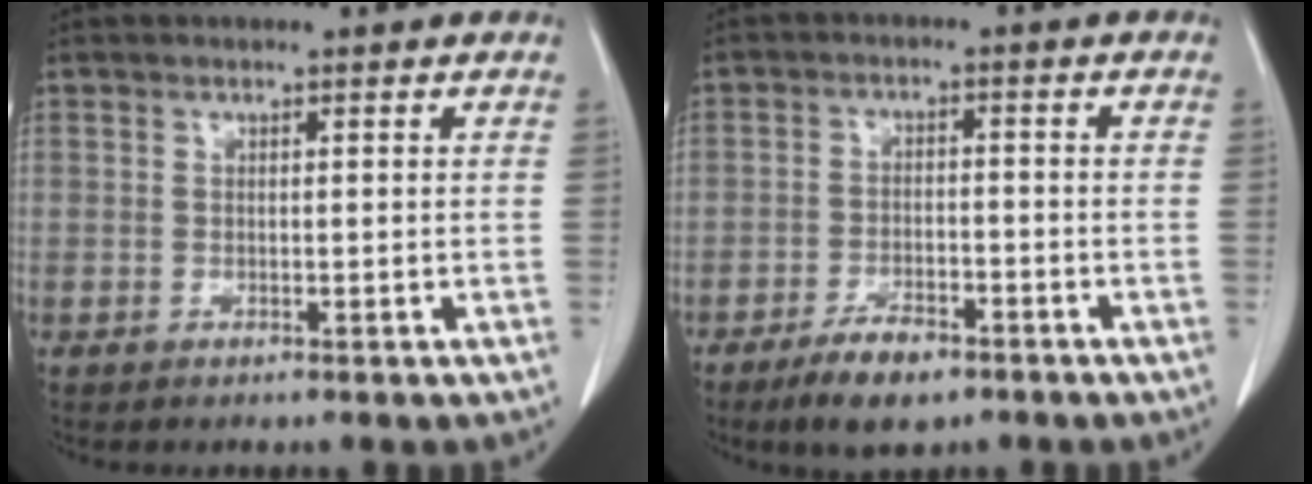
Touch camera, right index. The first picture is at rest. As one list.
[{"total": 6.3, "force": [-4.5, 2.1, 4.0], "torque": [-0.074, -0.005, -0.073]}]